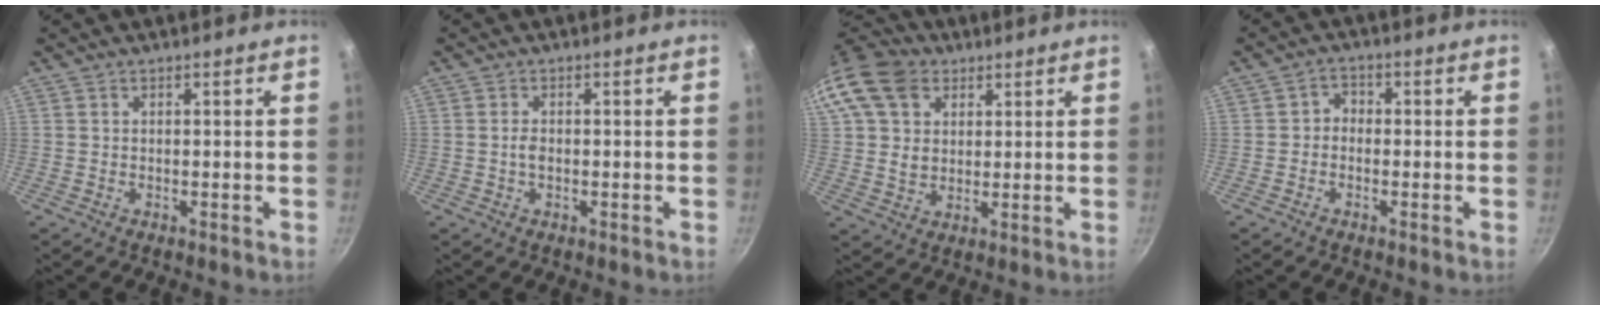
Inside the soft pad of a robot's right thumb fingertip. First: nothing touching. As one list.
[{"total": 1.8, "force": [-0.3, 1.1, 1.4], "torque": [-0.027, 0.005, -0.006]}, {"total": 15.4, "force": [5.9, 11.6, 8.3], "torque": [-0.158, 0.008, 0.101]}, {"total": 2.5, "force": [-0.7, 2.1, 1.2], "torque": [-0.009, 0.012, -0.020]}]